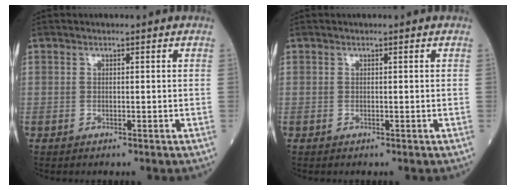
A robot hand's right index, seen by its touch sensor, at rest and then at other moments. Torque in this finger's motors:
{"motor_torque": [0.03, -0.02, 0.00, 0.00]}